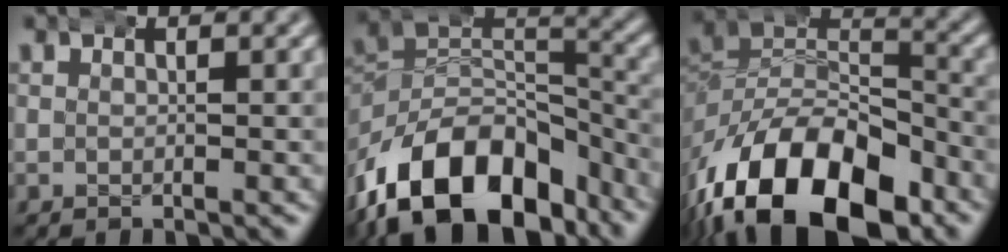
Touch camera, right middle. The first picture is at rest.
{"total": 16.7, "force": [-8.3, 11.0, 9.4], "torque": [-0.185, -0.059, -0.106]}
{"total": 16.0, "force": [-7.4, 9.9, 10.3], "torque": [-0.197, -0.064, -0.088]}